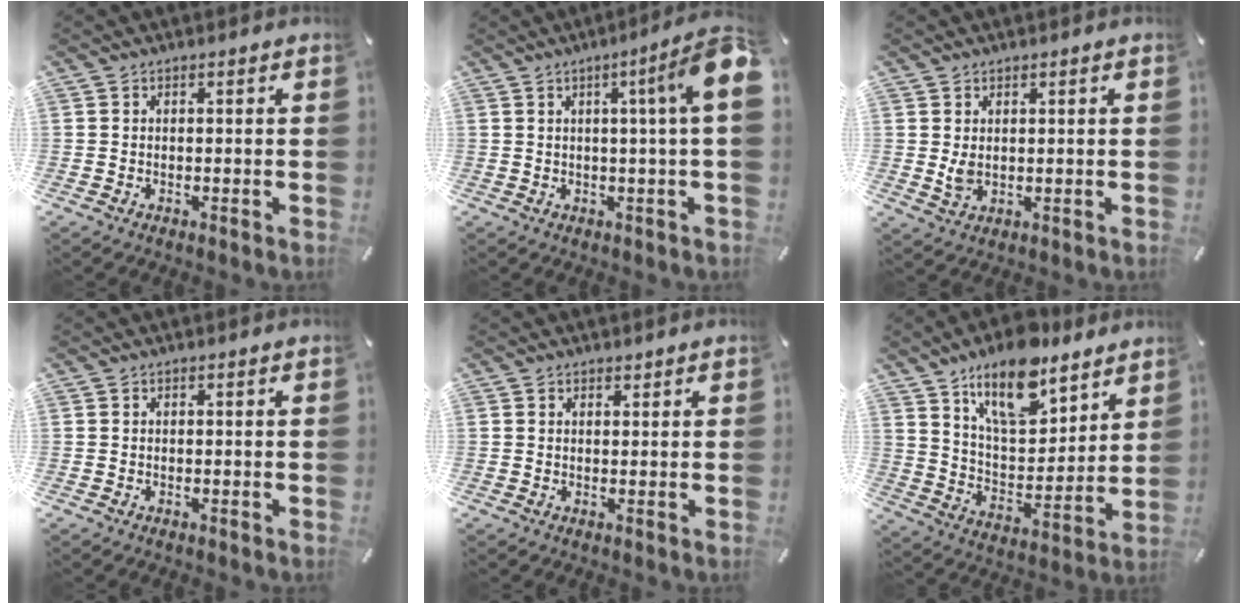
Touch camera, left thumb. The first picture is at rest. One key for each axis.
{"total": 10.3, "fx": 2.8, "fy": 0.0, "fz": 10.0, "tx": -0.152, "ty": -0.017, "tz": 0.041}
{"total": 3.0, "fx": 0.7, "fy": 2.3, "fz": 1.8, "tx": -0.034, "ty": -0.002, "tz": 0.011}
{"total": 0.0}
{"total": 0.9, "fx": 0.7, "fy": 0.6, "fz": 0.0, "tx": 0.007, "ty": -0.002, "tz": 0.012}
{"total": 16.5, "fx": 12.2, "fy": 7.2, "fz": 8.5, "tx": -0.148, "ty": -0.068, "tz": 0.216}